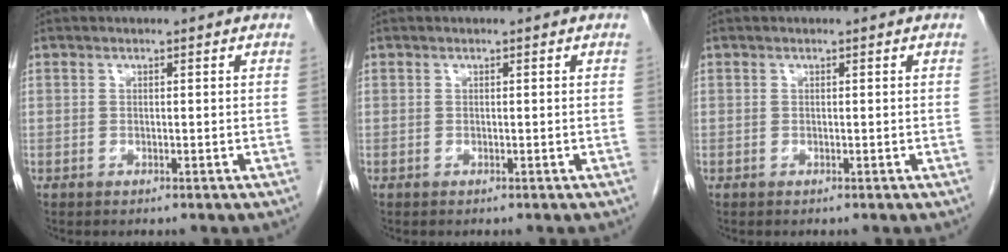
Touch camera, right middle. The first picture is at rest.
{"total": 0.0}
{"total": 0.0}